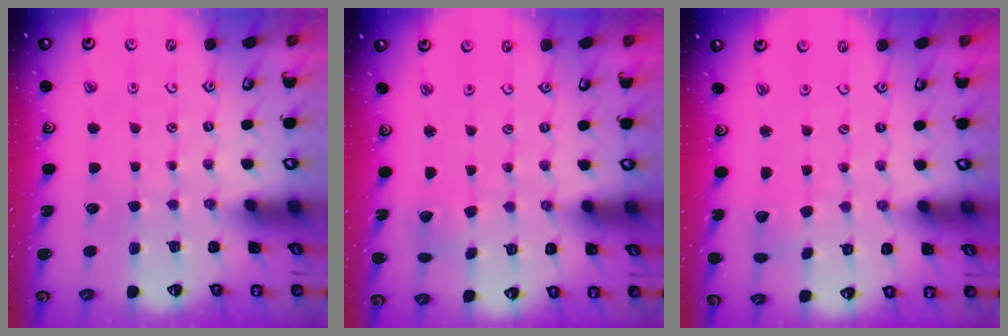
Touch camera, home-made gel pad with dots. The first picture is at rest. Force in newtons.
{"total": 1.9, "press": 1.9, "slide": 0.1}
{"total": 2.4, "press": 2.4, "slide": 0.1}